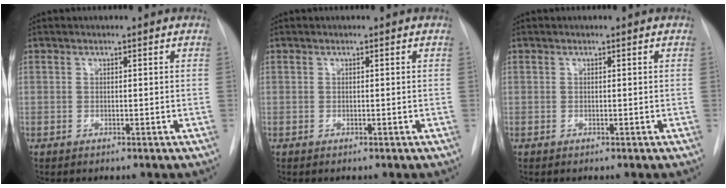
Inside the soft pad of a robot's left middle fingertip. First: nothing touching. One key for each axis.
{"total": 0.0}
{"total": 0.0}